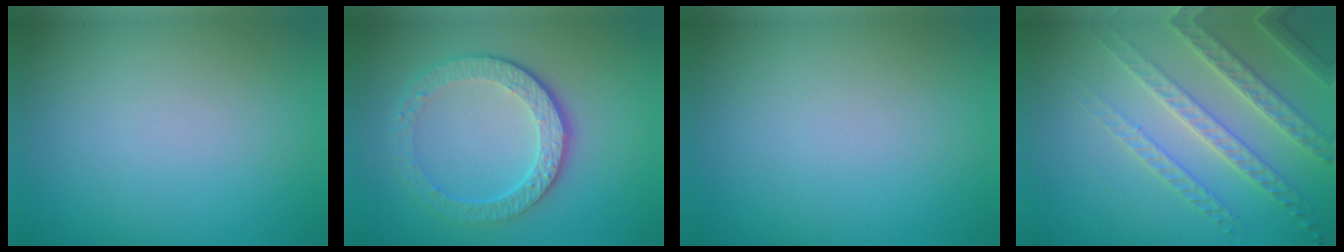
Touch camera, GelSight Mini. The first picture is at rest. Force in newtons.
{"total": 4.7, "press": 3.4, "slide": 3.3}
{"total": 0.0}
{"total": 4.4, "press": 4.2, "slide": 1.1}